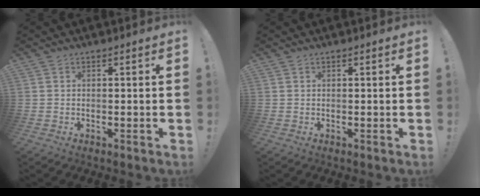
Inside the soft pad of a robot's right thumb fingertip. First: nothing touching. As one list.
[{"total": 0.0}]